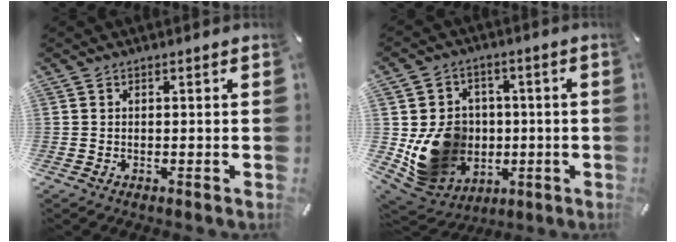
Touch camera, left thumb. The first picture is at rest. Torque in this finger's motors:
{"motor_torque": [2.27, 2.38, 0.81, -0.48, 0.42]}